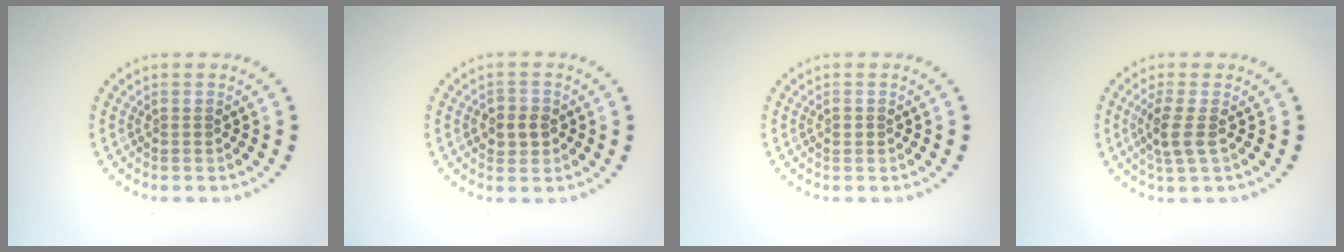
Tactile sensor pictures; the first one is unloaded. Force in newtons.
{"total": 2.2, "press": 2.1, "slide": 0.4}
{"total": 0.8, "press": 0.8, "slide": 0.1}
{"total": 2.4, "press": 2.0, "slide": 1.3}